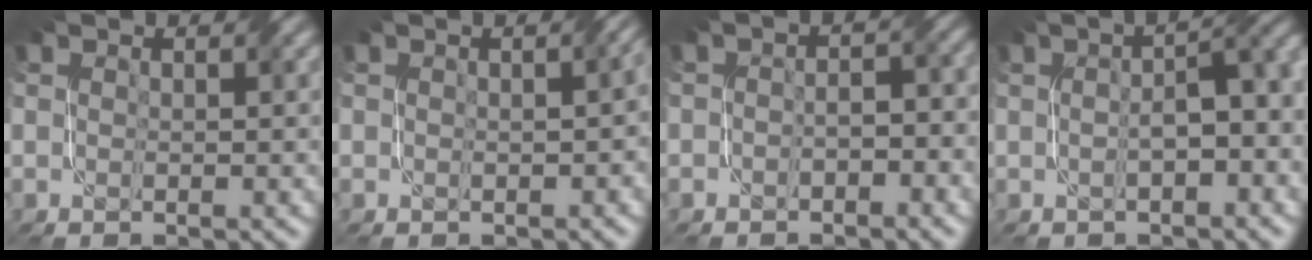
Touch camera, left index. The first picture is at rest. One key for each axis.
{"total": 2.0, "fx": 0.1, "fy": 0.9, "fz": 1.8, "tx": -0.019, "ty": 0.003, "tz": 0.002}
{"total": 2.7, "fx": -1.2, "fy": 1.4, "fz": 1.9, "tx": -0.029, "ty": 0.003, "tz": -0.021}
{"total": 5.4, "fx": -0.2, "fy": 1.9, "fz": 5.0, "tx": -0.065, "ty": 0.009, "tz": 0.000}